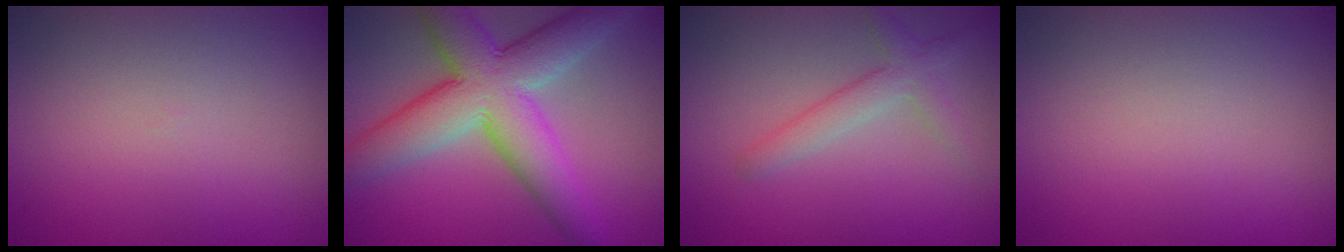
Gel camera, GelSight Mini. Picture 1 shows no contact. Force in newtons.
{"total": 9.7, "press": 9.7, "slide": 0.2}
{"total": 2.6, "press": 2.5, "slide": 0.1}
{"total": 0.0}